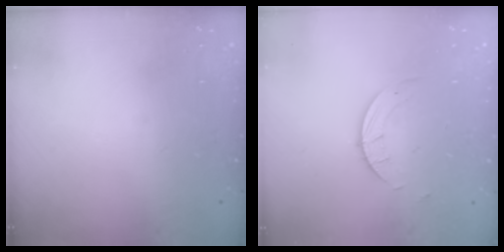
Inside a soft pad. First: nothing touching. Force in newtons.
{"total": 1.5, "press": 1.5, "slide": 0.1}